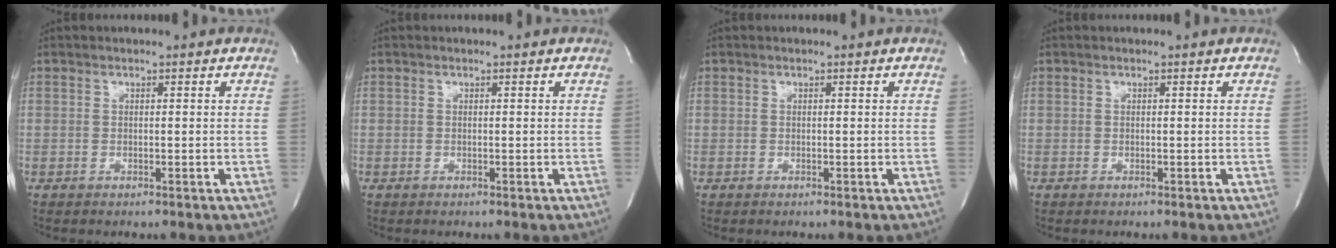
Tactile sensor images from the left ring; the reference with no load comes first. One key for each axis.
{"total": 0.0}
{"total": 0.0}
{"total": 0.0}